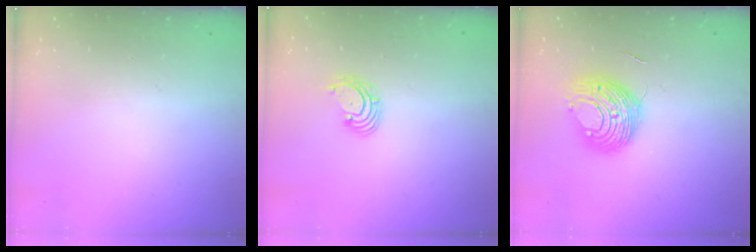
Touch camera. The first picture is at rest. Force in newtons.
{"total": 2.9, "press": 2.9, "slide": 0.3}
{"total": 10.4, "press": 10.4, "slide": 0.2}